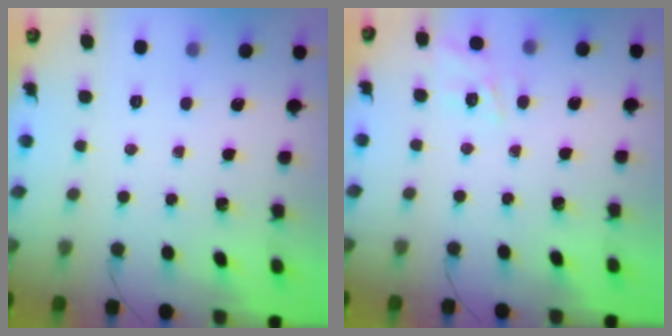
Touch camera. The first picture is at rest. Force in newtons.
{"total": 5.0, "press": 4.9, "slide": 1.3}